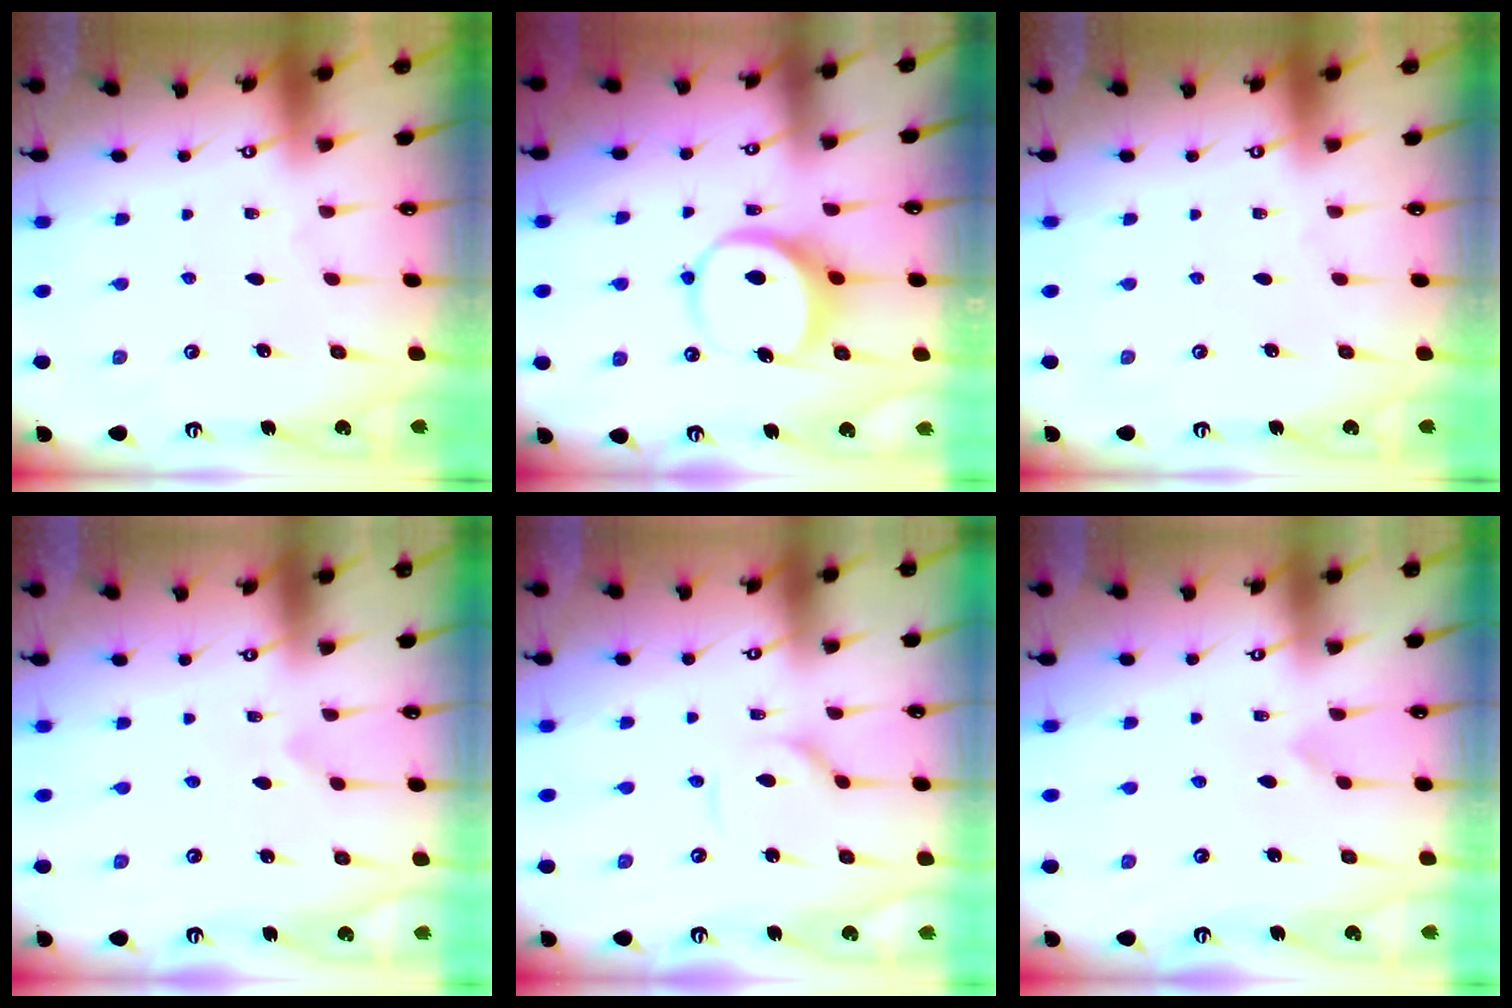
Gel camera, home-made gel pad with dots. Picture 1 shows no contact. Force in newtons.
{"total": 7.7, "press": 7.6, "slide": 0.8}
{"total": 0.0}
{"total": 2.3, "press": 2.3, "slide": 0.1}
{"total": 3.3, "press": 3.3, "slide": 0.4}
{"total": 3.5, "press": 3.5, "slide": 0.1}